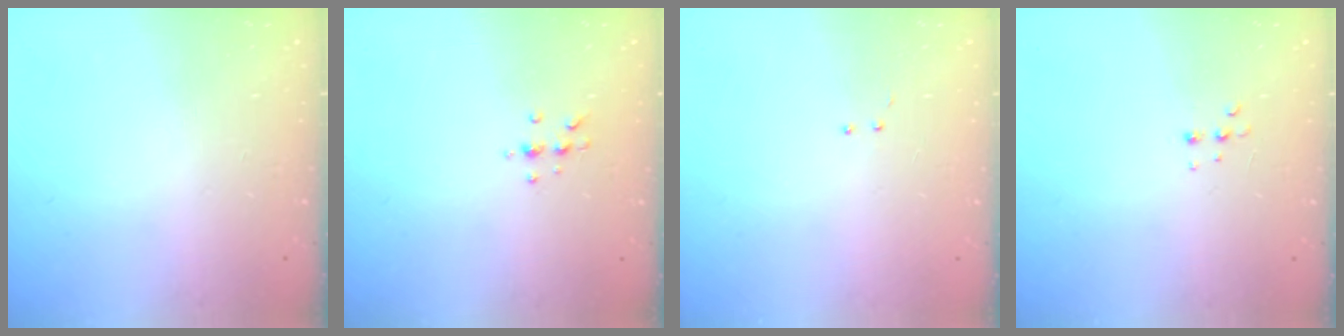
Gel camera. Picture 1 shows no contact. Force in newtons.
{"total": 4.9, "press": 4.9, "slide": 0.7}
{"total": 3.0, "press": 2.9, "slide": 0.7}
{"total": 3.4, "press": 3.3, "slide": 0.8}